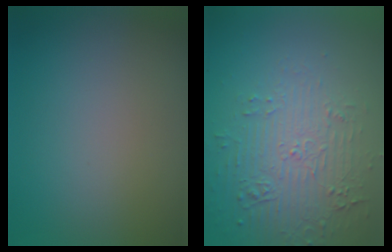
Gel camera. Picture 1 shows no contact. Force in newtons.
{"total": 5.3, "press": 3.6, "slide": 3.9}